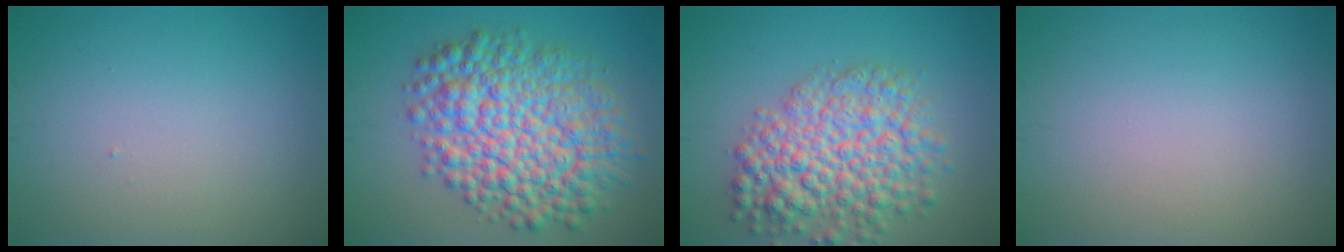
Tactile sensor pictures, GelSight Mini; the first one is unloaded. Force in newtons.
{"total": 10.9, "press": 10.9, "slide": 0.2}
{"total": 7.8, "press": 7.8, "slide": 0.3}
{"total": 0.0}